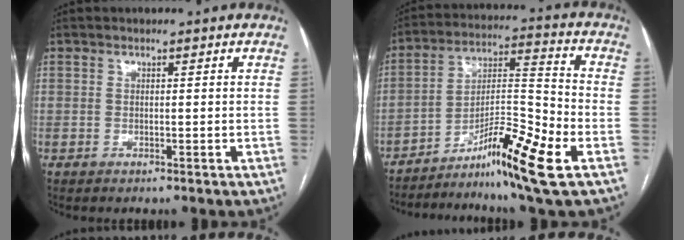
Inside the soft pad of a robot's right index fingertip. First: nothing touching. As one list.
[{"total": 14.5, "force": [-8.1, 0.3, 12.0], "torque": [-0.216, -0.006, -0.134]}]